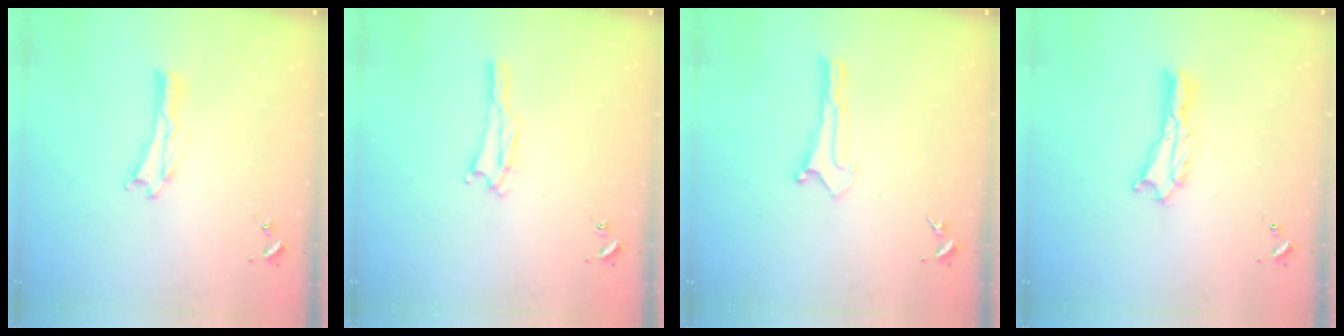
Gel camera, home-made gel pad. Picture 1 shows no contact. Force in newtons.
{"total": 2.1, "press": 2.1, "slide": 0.3}
{"total": 0.0}
{"total": 2.4, "press": 2.4, "slide": 0.2}